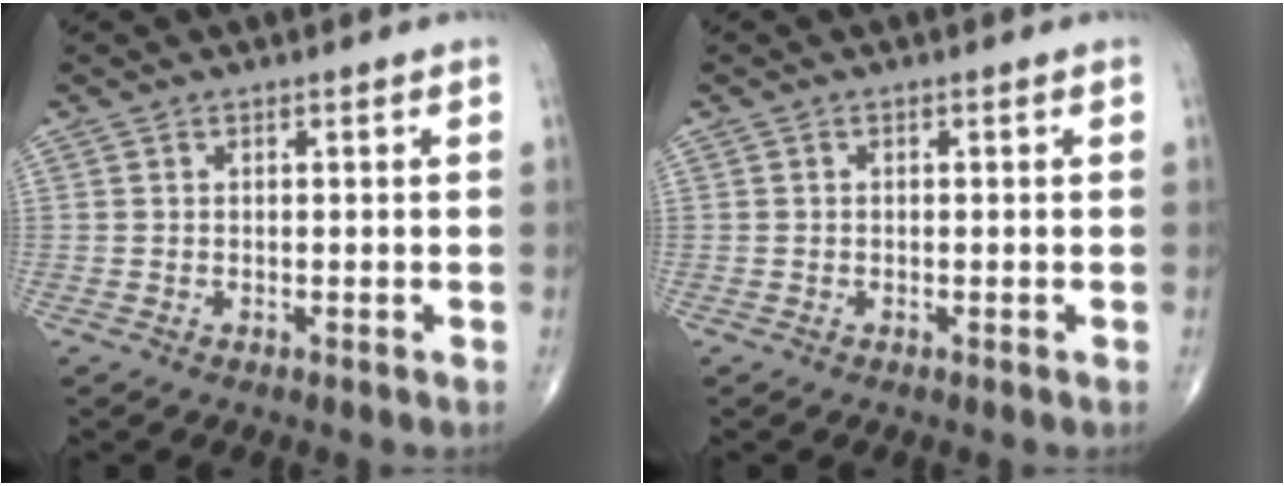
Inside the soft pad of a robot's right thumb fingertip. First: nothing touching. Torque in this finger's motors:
{"motor_torque": [-0.17, -0.12, -0.07, 0.10, 0.03]}